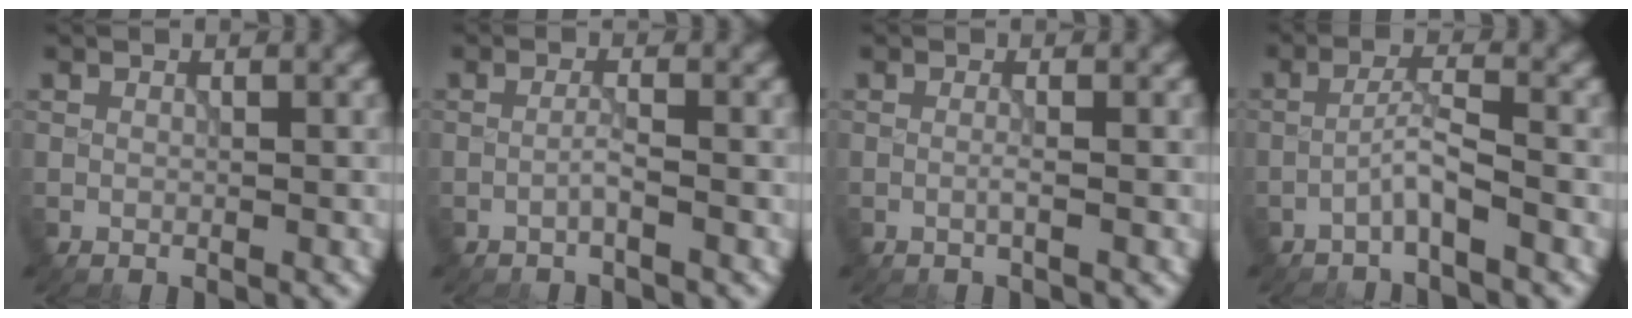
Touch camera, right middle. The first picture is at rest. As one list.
[{"total": 1.1, "force": [-0.7, -0.1, 0.9], "torque": [-0.016, 0.007, -0.016]}, {"total": 0.7, "force": [-0.3, 0.1, 0.7], "torque": [-0.014, 0.000, -0.008]}, {"total": 2.3, "force": [-1.5, 0.0, 1.8], "torque": [-0.037, 0.015, -0.034]}]